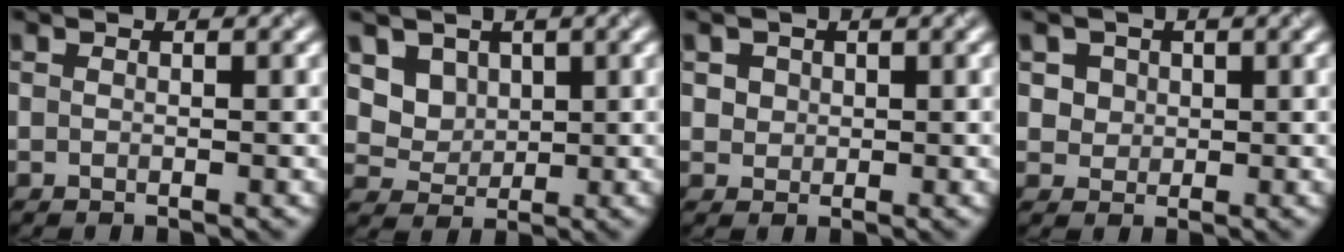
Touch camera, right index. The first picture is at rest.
{"total": 4.6, "force": [2.4, 3.5, 1.8], "torque": [-0.048, -0.013, 0.056]}
{"total": 1.9, "force": [0.9, 1.6, 0.7], "torque": [-0.018, 0.002, 0.027]}
{"total": 3.1, "force": [1.5, 2.5, 1.2], "torque": [-0.030, 0.005, 0.031]}